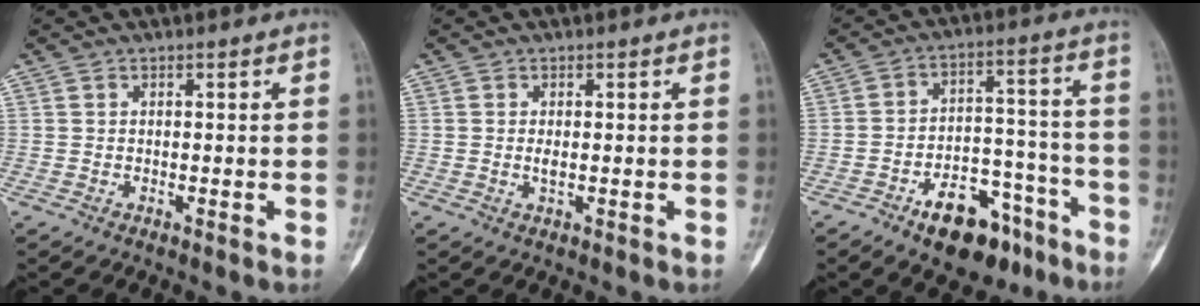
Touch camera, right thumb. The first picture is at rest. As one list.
[{"total": 1.4, "force": [-0.2, 0.8, 1.1], "torque": [-0.015, 0.000, -0.006]}, {"total": 15.1, "force": [-9.6, 7.9, 8.6], "torque": [-0.086, 0.084, -0.141]}]